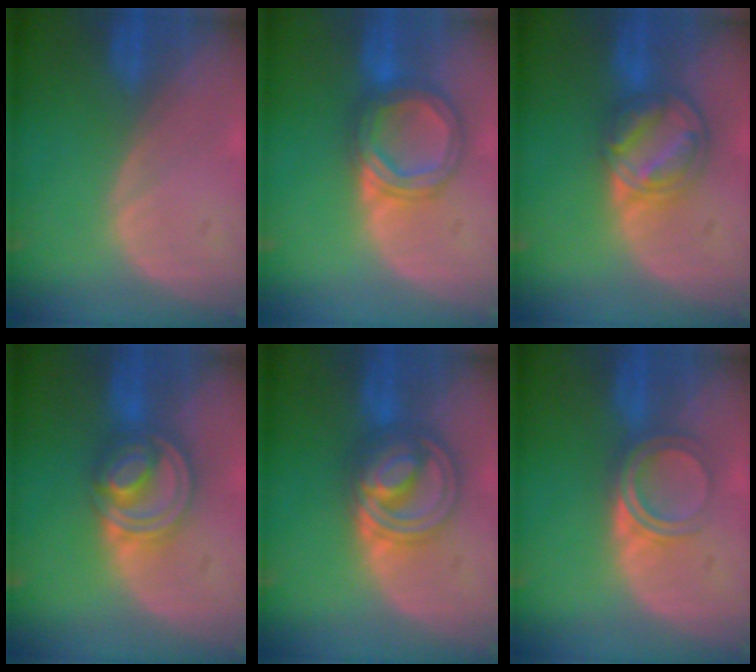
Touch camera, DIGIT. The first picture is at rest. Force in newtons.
{"total": 6.9, "press": 6.8, "slide": 0.5}
{"total": 8.2, "press": 7.0, "slide": 4.4}
{"total": 8.2, "press": 6.9, "slide": 4.4}
{"total": 8.0, "press": 8.0, "slide": 0.5}
{"total": 4.9, "press": 4.4, "slide": 2.2}